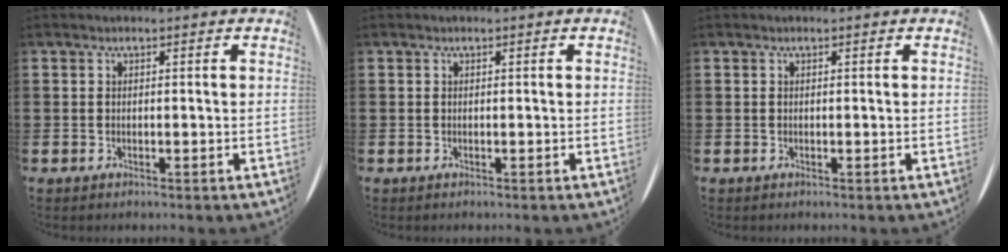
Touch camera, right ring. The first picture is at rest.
{"total": 0.0}
{"total": 0.0}